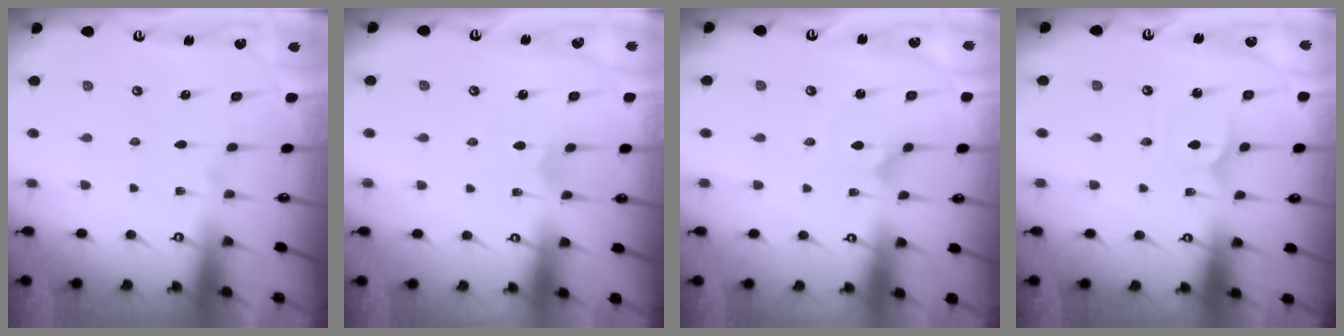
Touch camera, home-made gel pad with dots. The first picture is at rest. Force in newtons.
{"total": 2.0, "press": 2.0, "slide": 0.1}
{"total": 1.9, "press": 1.9, "slide": 0.2}
{"total": 1.6, "press": 1.6, "slide": 0.0}